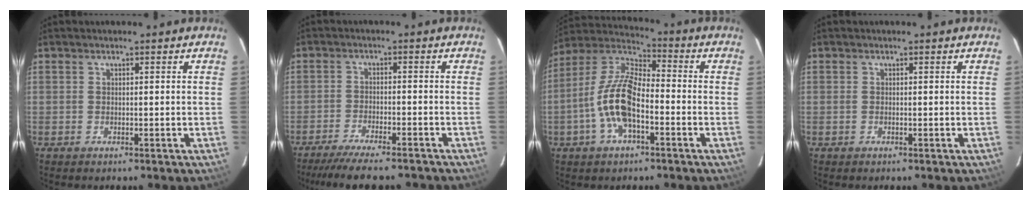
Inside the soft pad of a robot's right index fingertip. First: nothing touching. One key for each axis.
{"total": 12.8, "fx": -11.2, "fy": 2.1, "fz": 5.8, "tx": -0.123, "ty": -0.021, "tz": -0.171}
{"total": 13.4, "fx": -4.2, "fy": 5.7, "fz": 11.3, "tx": -0.238, "ty": 0.007, "tz": -0.083}
{"total": 0.0}